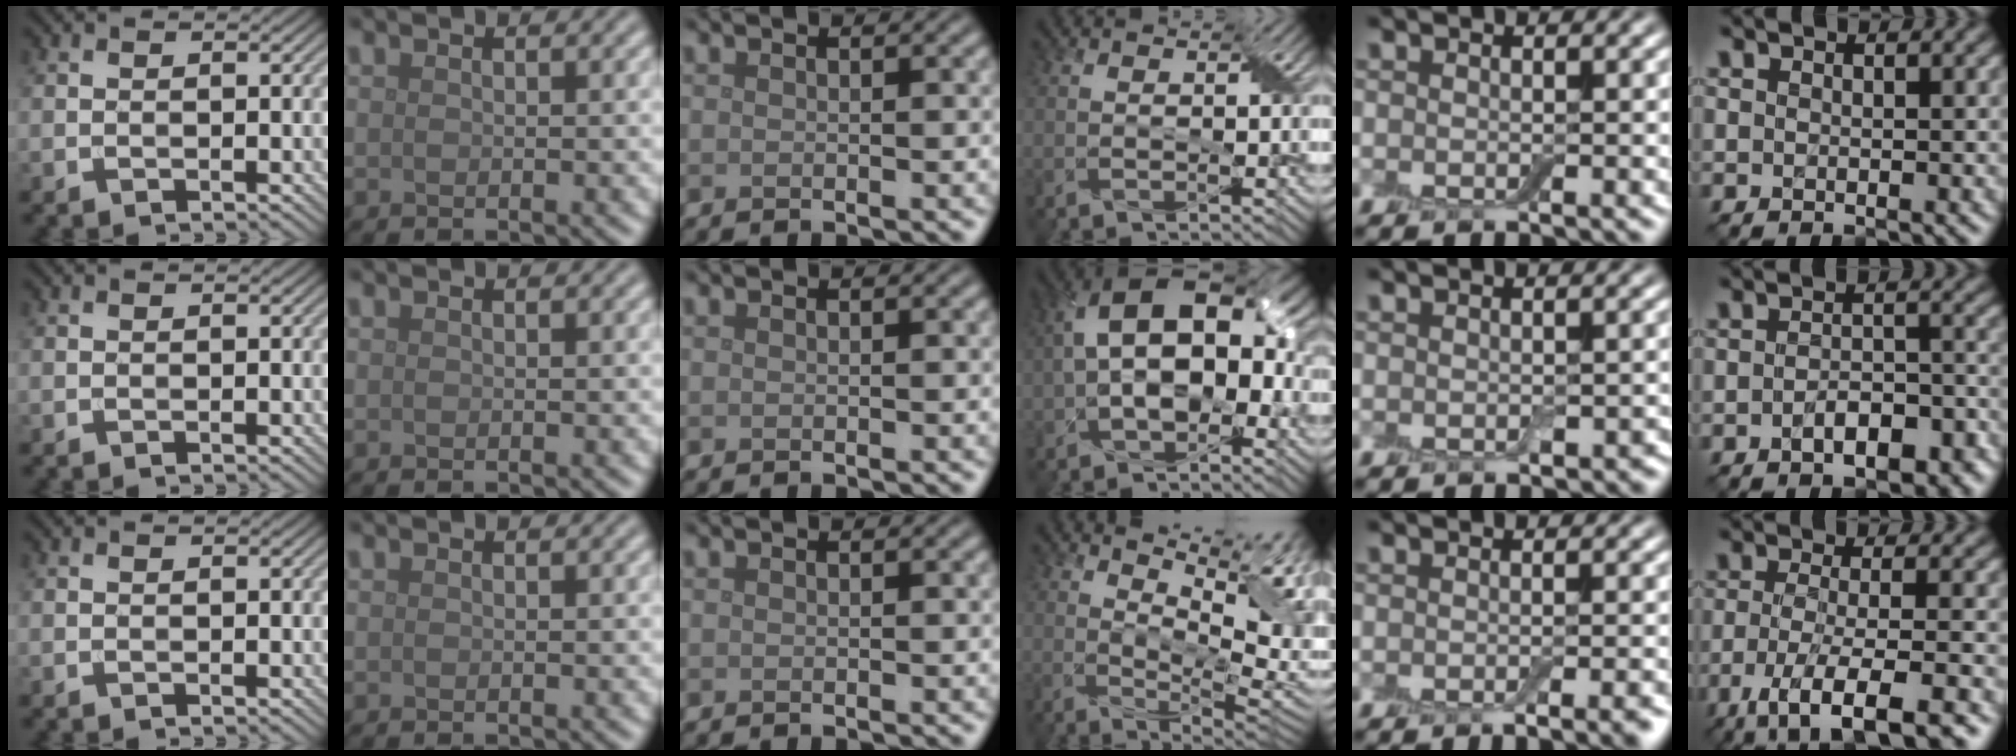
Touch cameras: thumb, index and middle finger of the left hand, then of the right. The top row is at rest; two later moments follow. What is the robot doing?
{"motion": "peel", "object": "aluminum foil"}